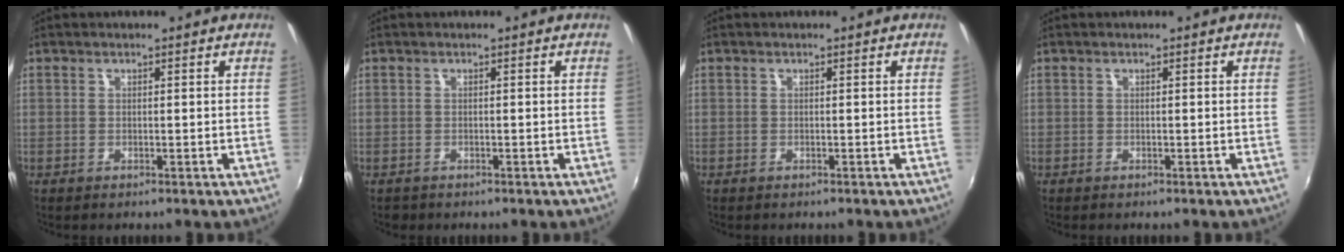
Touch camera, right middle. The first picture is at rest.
{"total": 1.0, "force": [-0.7, 0.7, 0.1], "torque": [-0.007, -0.003, -0.011]}
{"total": 0.0}
{"total": 0.0}